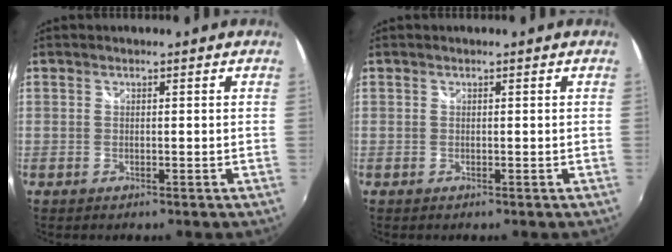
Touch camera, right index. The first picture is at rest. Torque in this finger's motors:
{"motor_torque": [-0.02, 0.02, -0.01, 0.00]}